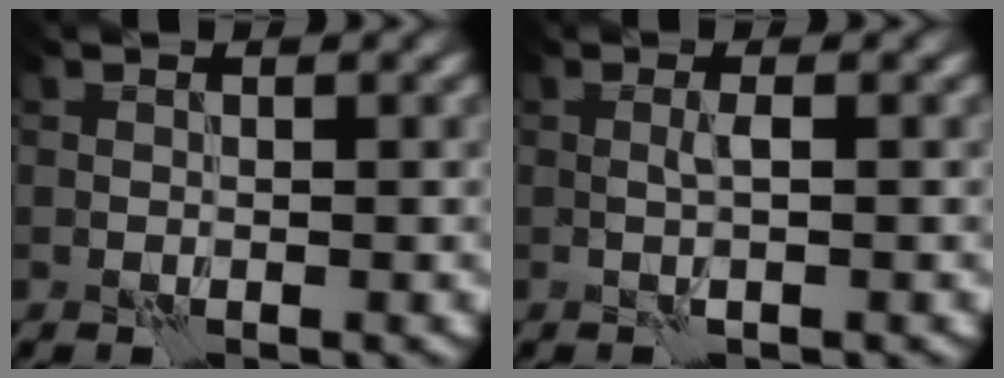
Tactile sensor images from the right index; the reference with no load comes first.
{"total": 0.9, "force": [0.4, -0.3, 0.8], "torque": [-0.017, 0.002, 0.006]}